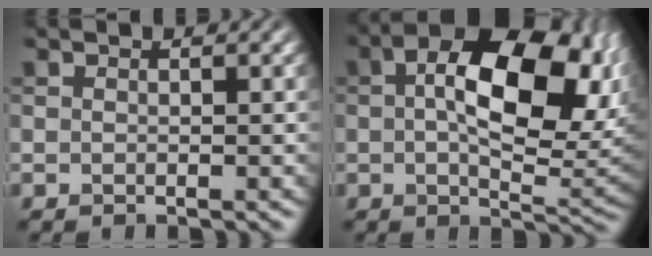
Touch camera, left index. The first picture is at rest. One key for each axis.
{"total": 14.4, "fx": 2.7, "fy": 6.8, "fz": 12.4, "tx": -0.171, "ty": 0.012, "tz": 0.037}